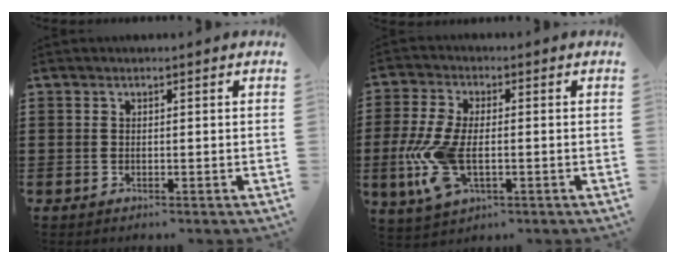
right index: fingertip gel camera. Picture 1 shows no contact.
{"total": 9.5, "force": [-1.7, 4.5, 8.1], "torque": [-0.209, -0.019, -0.038]}